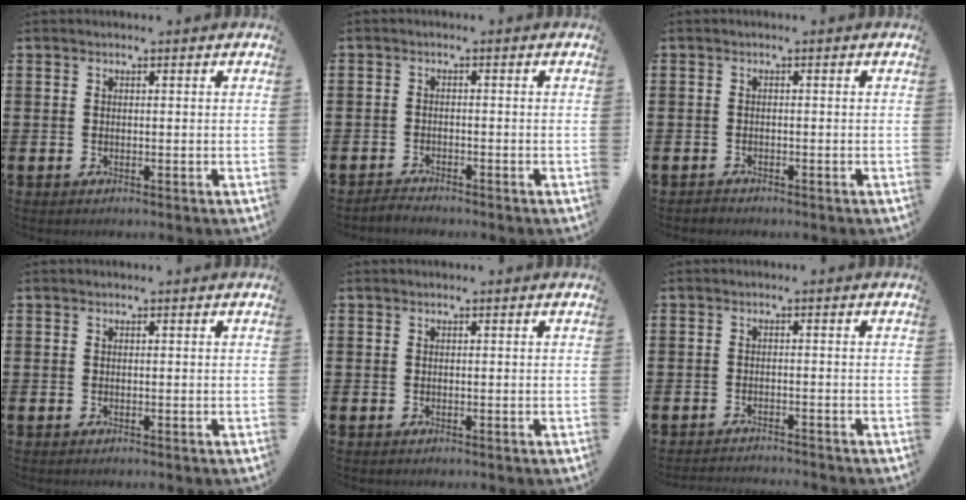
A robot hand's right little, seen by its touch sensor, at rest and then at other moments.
{"total": 1.3, "force": [-1.3, 0.0, 0.0], "torque": [-0.003, 0.002, -0.027]}
{"total": 0.6, "force": [-0.6, 0.2, 0.0], "torque": [-0.001, -0.001, -0.013]}
{"total": 0.0}
{"total": 0.0}
{"total": 1.3, "force": [-1.3, -0.1, 0.0], "torque": [-0.002, 0.002, -0.027]}